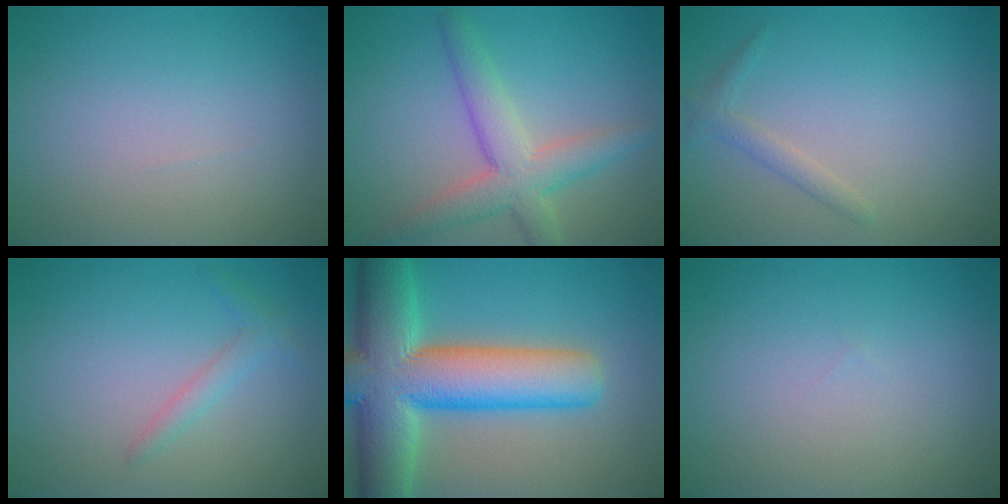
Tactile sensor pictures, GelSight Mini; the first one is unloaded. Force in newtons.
{"total": 4.9, "press": 4.9, "slide": 0.3}
{"total": 1.3, "press": 1.3, "slide": 0.1}
{"total": 1.5, "press": 1.4, "slide": 0.1}
{"total": 13.4, "press": 13.4, "slide": 0.7}
{"total": 0.0}